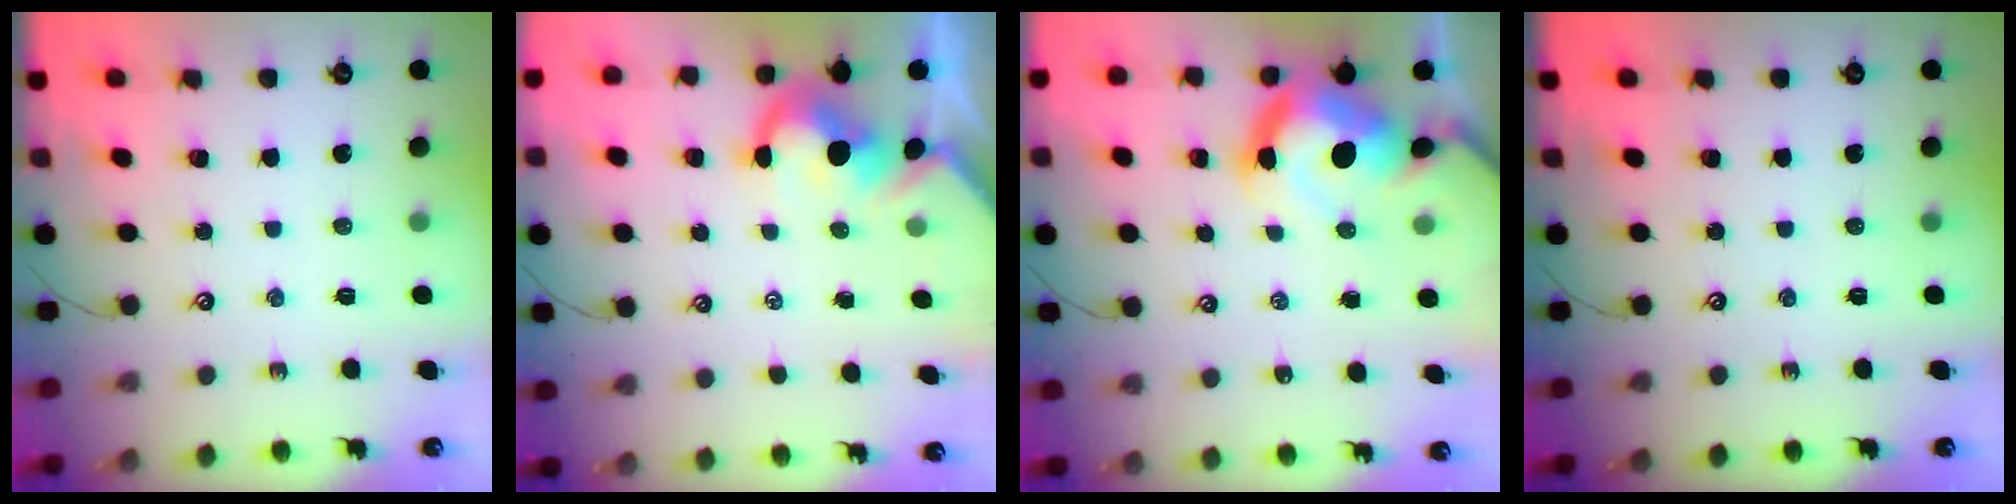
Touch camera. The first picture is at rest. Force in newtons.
{"total": 4.5, "press": 4.4, "slide": 1.1}
{"total": 15.5, "press": 15.4, "slide": 1.5}
{"total": 0.0}